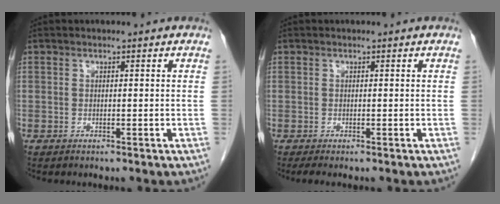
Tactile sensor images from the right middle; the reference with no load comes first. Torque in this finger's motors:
{"motor_torque": [0.14, -0.05, -0.01, 0.00]}